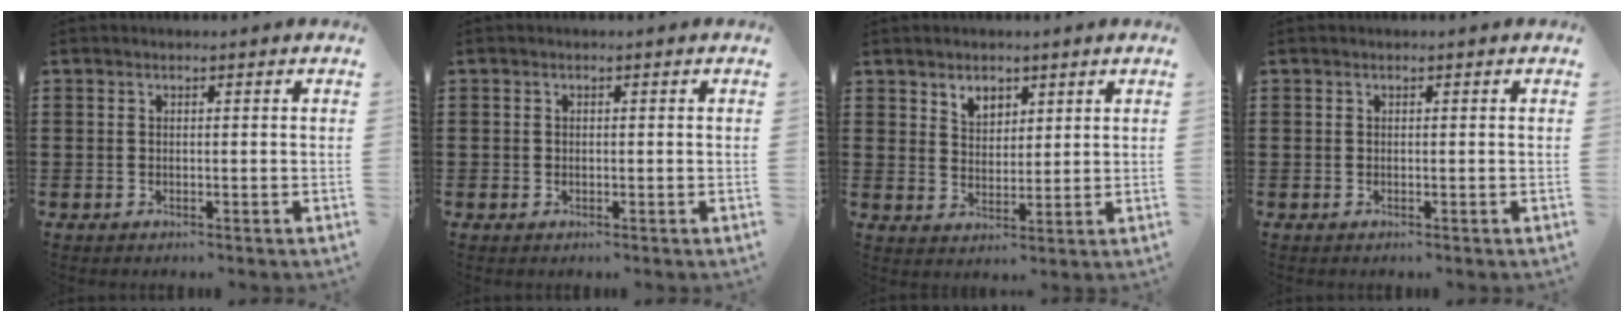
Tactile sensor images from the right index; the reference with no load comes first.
{"total": 0.6, "force": [0.0, 0.5, 0.2], "torque": [-0.004, 0.003, 0.000]}
{"total": 3.5, "force": [2.5, 2.3, 0.7], "torque": [-0.024, 0.010, 0.048]}
{"total": 0.0}